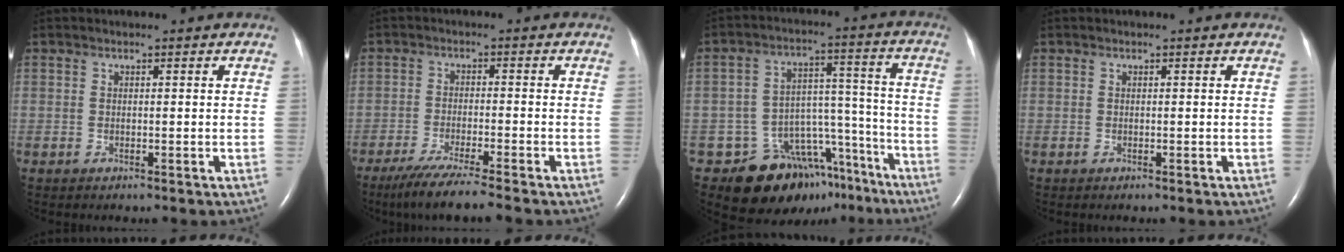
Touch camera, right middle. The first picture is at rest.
{"total": 8.1, "force": [-6.7, -1.0, 4.5], "torque": [-0.070, -0.029, -0.114]}
{"total": 14.9, "force": [-10.9, 8.6, 5.4], "torque": [-0.047, 0.071, -0.151]}
{"total": 0.0}